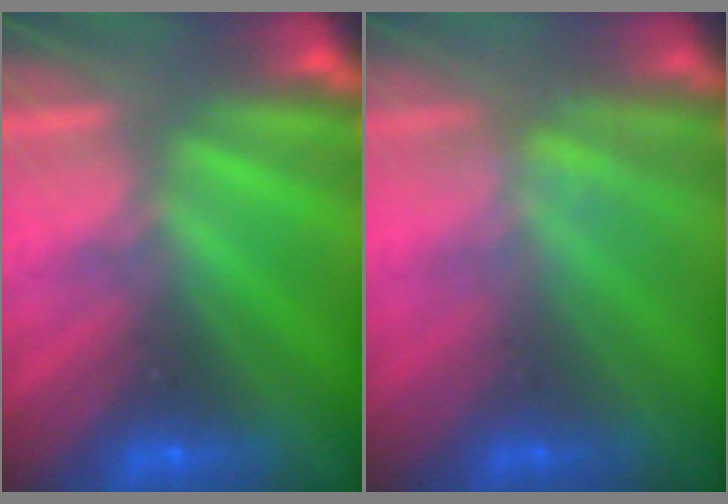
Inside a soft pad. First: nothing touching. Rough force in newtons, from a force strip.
{"total": 2.3}